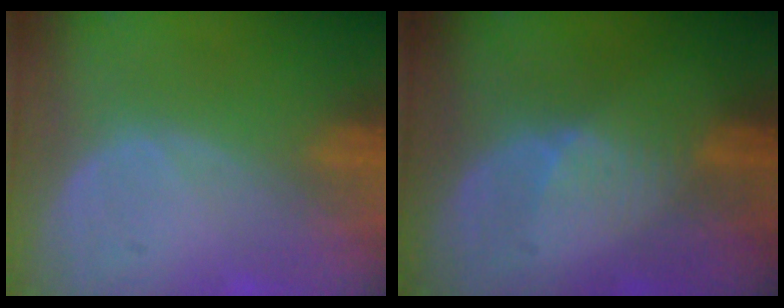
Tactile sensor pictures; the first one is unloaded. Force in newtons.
{"total": 2.7, "press": 2.7, "slide": 0.3}